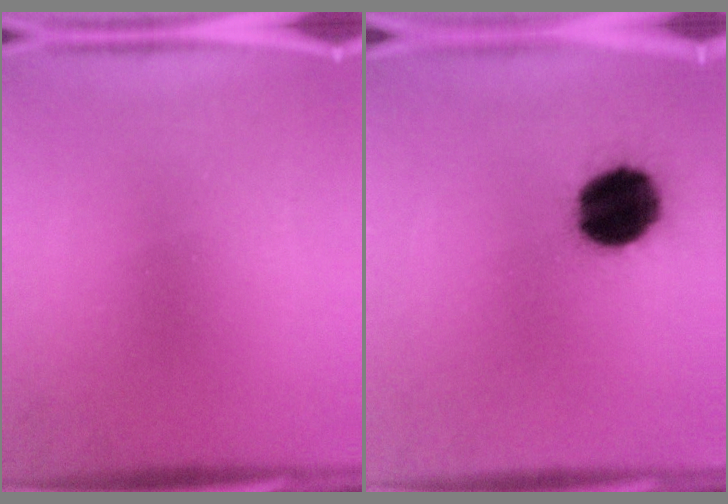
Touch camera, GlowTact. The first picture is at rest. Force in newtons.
{"total": 16.6}